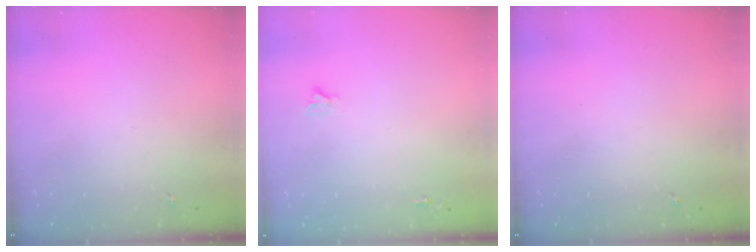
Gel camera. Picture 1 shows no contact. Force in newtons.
{"total": 2.4, "press": 2.4, "slide": 0.2}
{"total": 0.0}